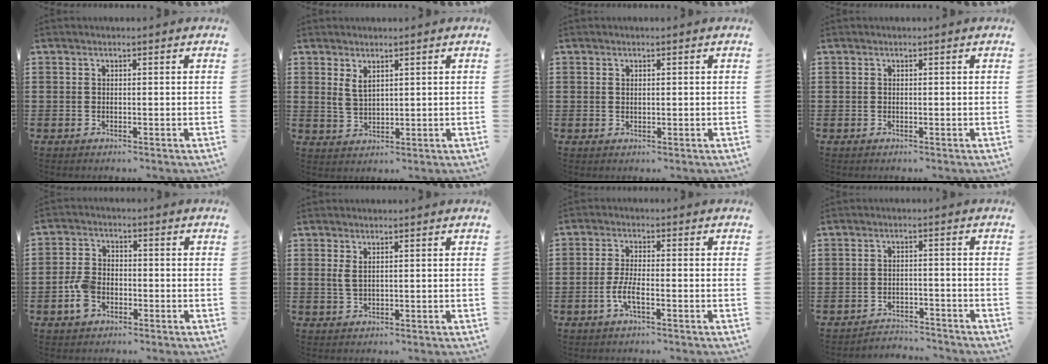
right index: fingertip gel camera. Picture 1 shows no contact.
{"total": 2.7, "force": [1.7, 1.2, 1.7], "torque": [-0.036, 0.004, 0.031]}
{"total": 0.5, "force": [0.3, 0.2, 0.3], "torque": [-0.007, 0.002, 0.006]}
{"total": 0.0}
{"total": 5.0, "force": [-2.1, 3.1, 3.4], "torque": [-0.086, 0.001, -0.043]}
{"total": 1.7, "force": [0.8, 0.5, 1.4], "torque": [-0.031, 0.003, 0.013]}
{"total": 3.8, "force": [-1.6, 0.8, 3.4], "torque": [-0.078, -0.006, -0.036]}
{"total": 2.9, "force": [-2.9, 0.3, -0.1], "torque": [-0.006, 0.000, -0.062]}